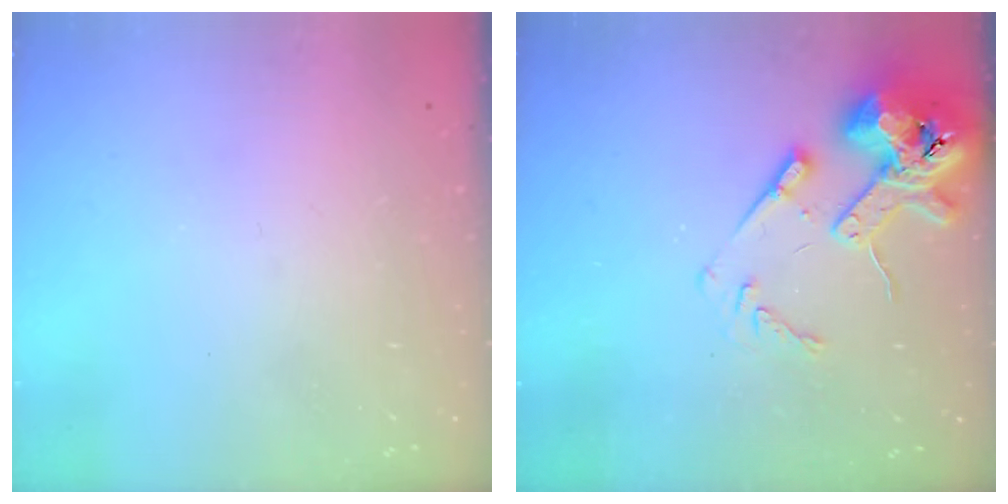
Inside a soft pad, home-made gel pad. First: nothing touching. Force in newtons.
{"total": 14.4, "press": 14.3, "slide": 2.0}